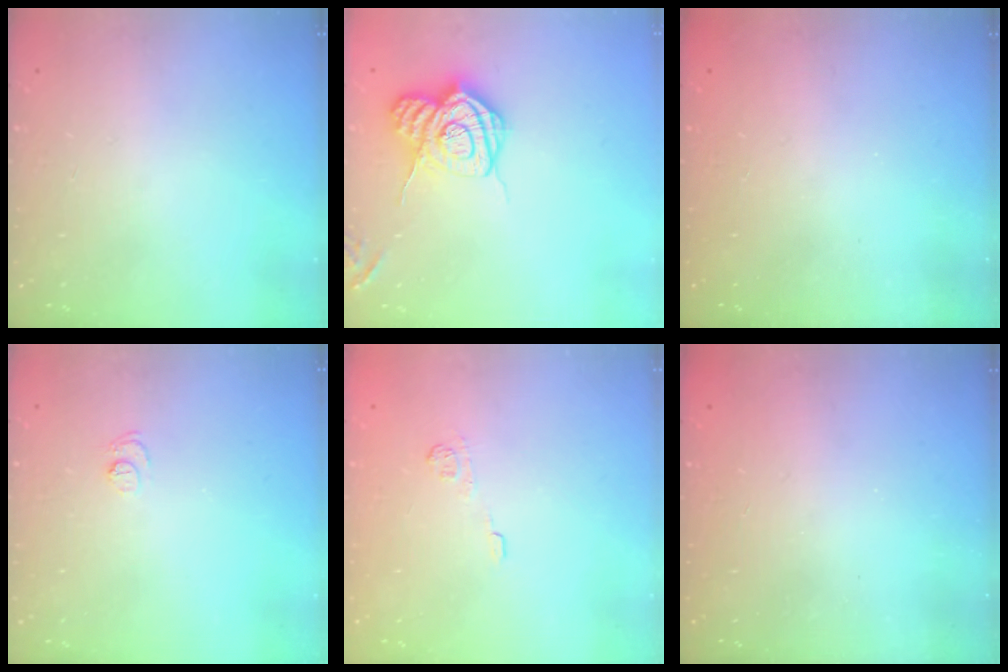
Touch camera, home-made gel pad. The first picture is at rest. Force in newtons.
{"total": 14.1, "press": 14.0, "slide": 1.3}
{"total": 2.3, "press": 2.2, "slide": 0.8}
{"total": 4.8, "press": 4.8, "slide": 0.4}
{"total": 7.1, "press": 6.9, "slide": 1.5}
{"total": 2.4, "press": 2.3, "slide": 0.8}